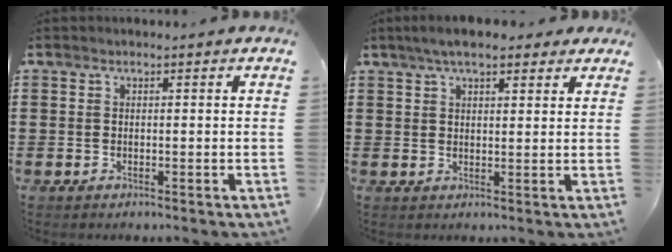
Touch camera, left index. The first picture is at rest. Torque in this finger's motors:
{"motor_torque": [1.14, -1.00, 0.65, 0.14]}